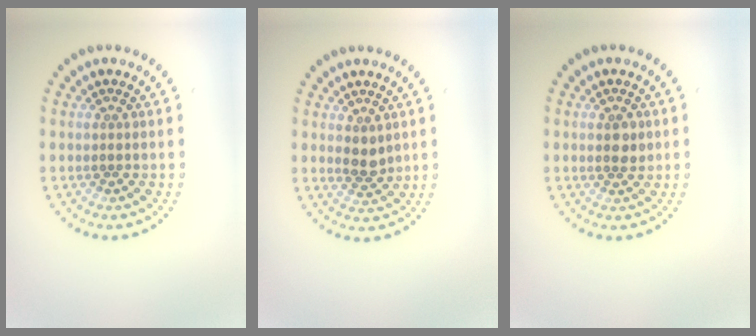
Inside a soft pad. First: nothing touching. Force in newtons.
{"total": 1.7, "press": 1.6, "slide": 0.6}
{"total": 1.7, "press": 1.7, "slide": 0.3}